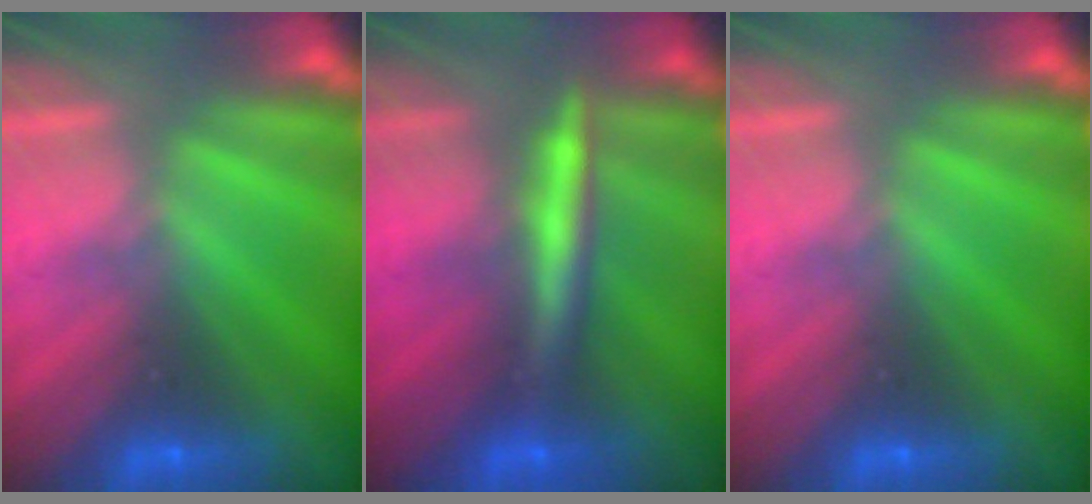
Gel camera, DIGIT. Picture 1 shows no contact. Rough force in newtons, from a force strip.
{"total": 2.9}
{"total": 0.0}